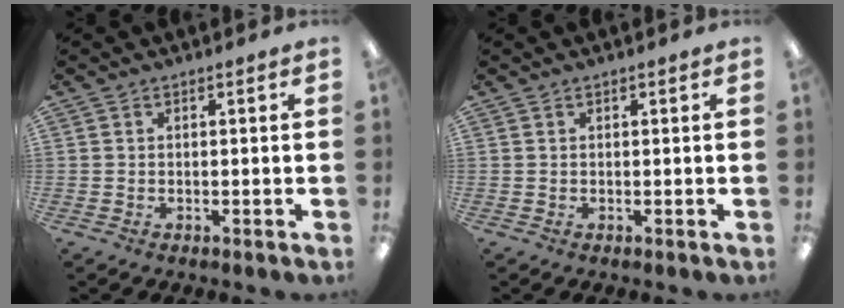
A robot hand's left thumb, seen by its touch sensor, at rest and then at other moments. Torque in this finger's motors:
{"motor_torque": [-0.06, 0.06, 0.02, -0.03, 0.00]}